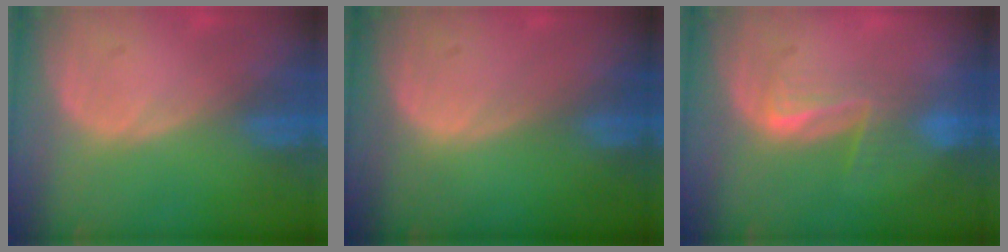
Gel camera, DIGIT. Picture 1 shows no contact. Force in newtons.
{"total": 0.0}
{"total": 4.3, "press": 4.1, "slide": 1.4}